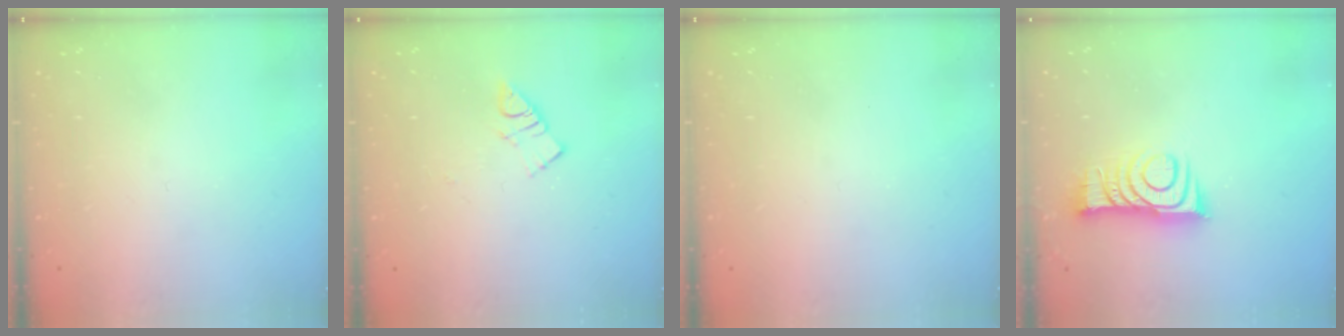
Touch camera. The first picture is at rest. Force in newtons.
{"total": 3.9, "press": 3.9, "slide": 0.5}
{"total": 0.0}
{"total": 10.5, "press": 10.5, "slide": 0.3}